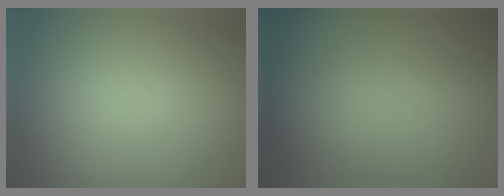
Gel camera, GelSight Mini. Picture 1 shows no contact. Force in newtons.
{"total": 0.0}